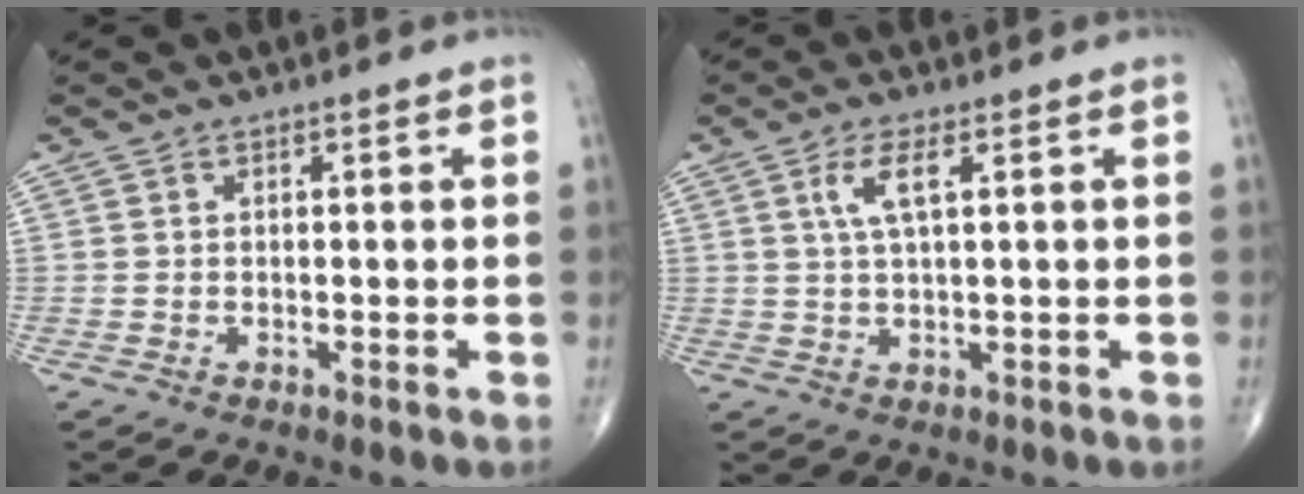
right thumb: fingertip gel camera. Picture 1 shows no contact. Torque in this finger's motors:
{"motor_torque": [-0.35, 0.61, 0.33, 0.03, -0.03]}